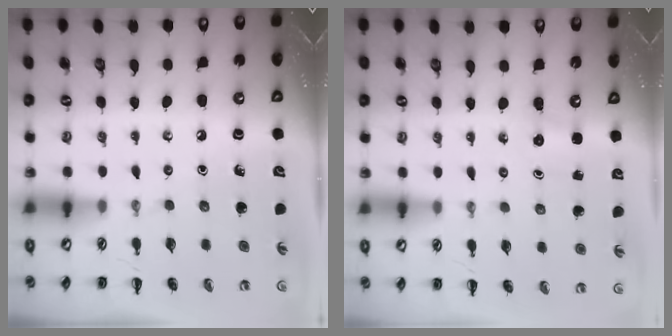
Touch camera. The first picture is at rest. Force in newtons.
{"total": 2.1, "press": 2.0, "slide": 0.6}